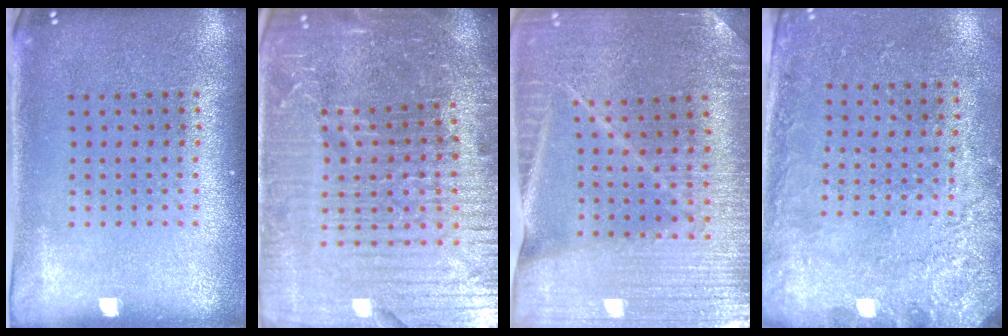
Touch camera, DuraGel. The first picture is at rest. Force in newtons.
{"total": 6.5, "press": 5.7, "slide": 3.2}
{"total": 3.1, "press": 3.1, "slide": 0.3}
{"total": 2.6, "press": 2.1, "slide": 1.5}